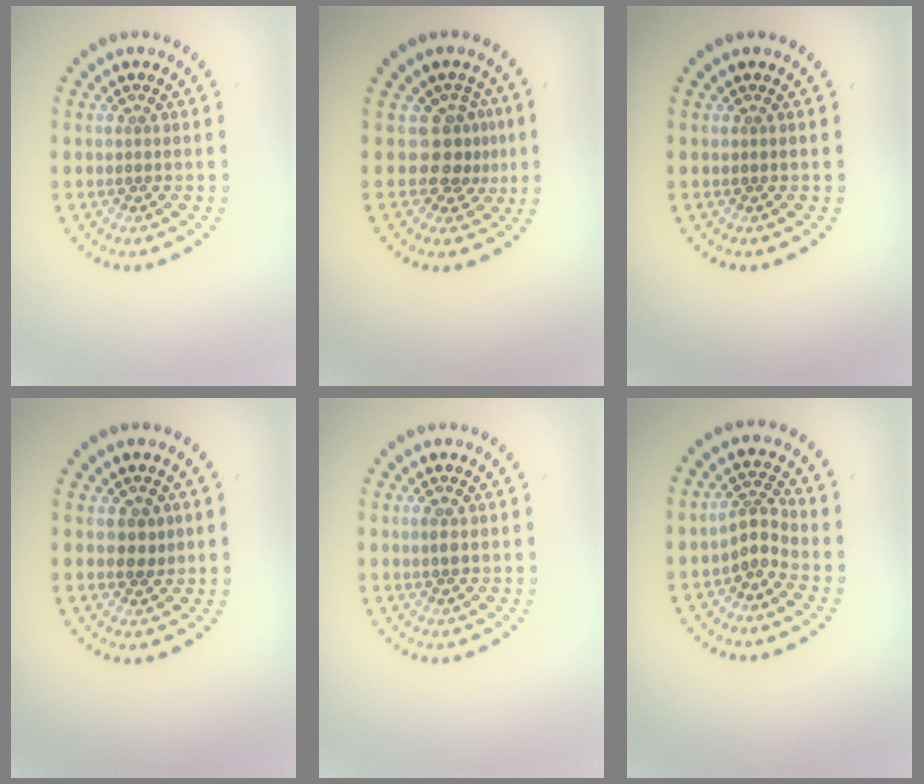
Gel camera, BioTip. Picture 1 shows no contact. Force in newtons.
{"total": 2.6, "press": 1.9, "slide": 1.8}
{"total": 0.0}
{"total": 1.1, "press": 1.0, "slide": 0.5}
{"total": 0.9, "press": 0.8, "slide": 0.3}
{"total": 2.2, "press": 1.4, "slide": 1.7}